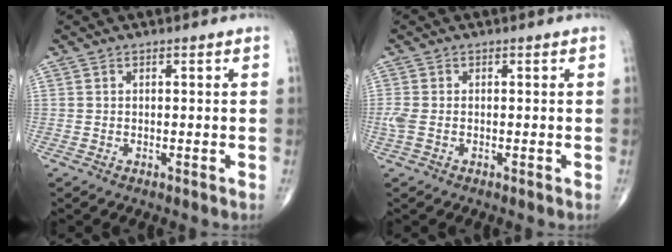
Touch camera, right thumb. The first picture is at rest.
{"total": 2.5, "force": [-0.4, 1.4, 2.0], "torque": [-0.065, 0.004, -0.007]}